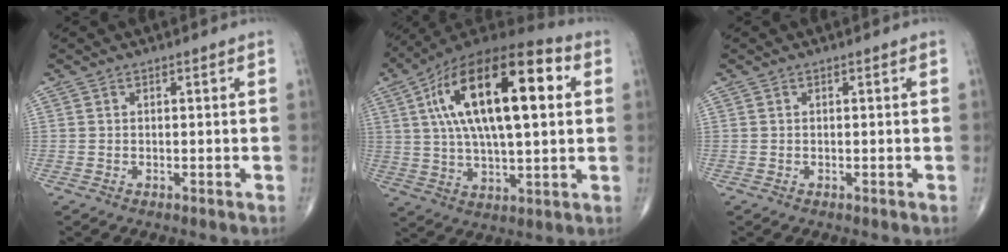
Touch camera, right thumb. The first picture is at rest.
{"total": 25.8, "force": [6.5, 10.4, 22.7], "torque": [-0.391, 0.016, 0.100]}
{"total": 0.0}